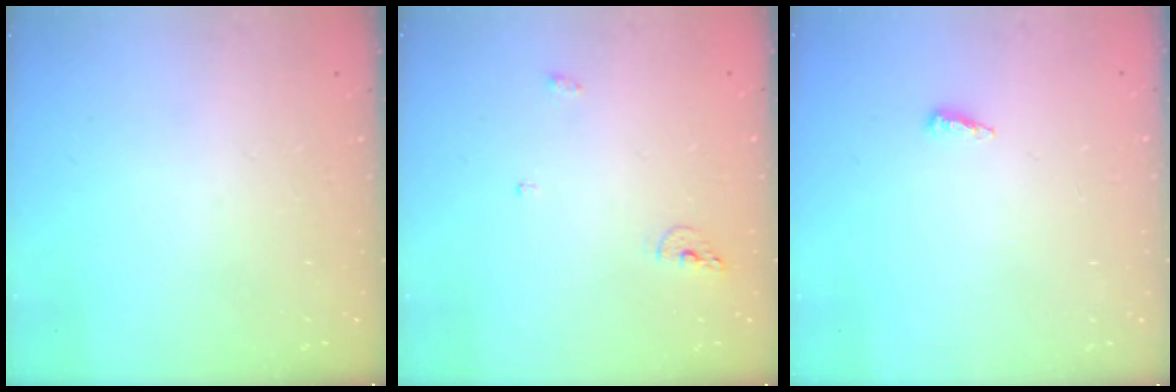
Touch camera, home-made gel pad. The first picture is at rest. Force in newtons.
{"total": 5.6, "press": 5.5, "slide": 0.9}
{"total": 3.7, "press": 3.6, "slide": 0.4}